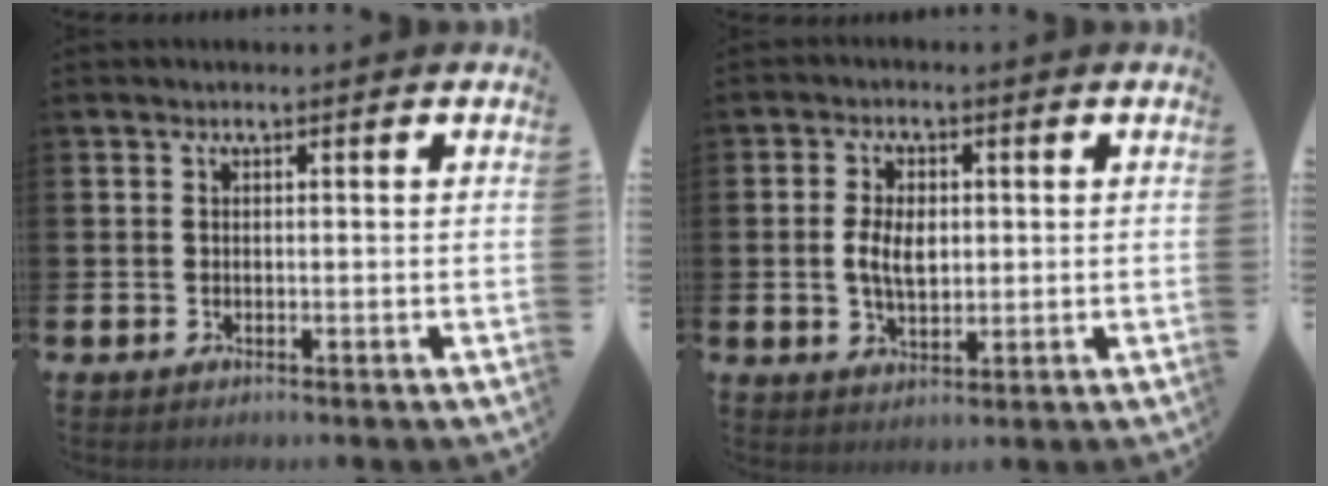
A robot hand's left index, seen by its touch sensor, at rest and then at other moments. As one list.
[{"total": 4.5, "force": [0.4, 2.6, 3.6], "torque": [-0.065, 0.007, 0.004]}]